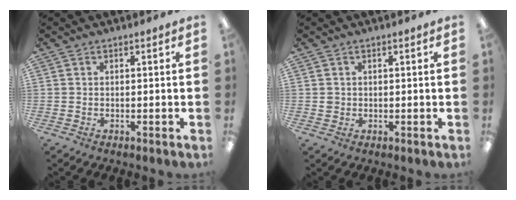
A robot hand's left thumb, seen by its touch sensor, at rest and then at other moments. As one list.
[{"total": 1.2, "force": [0.2, 1.1, 0.2], "torque": [-0.004, 0.005, 0.003]}]